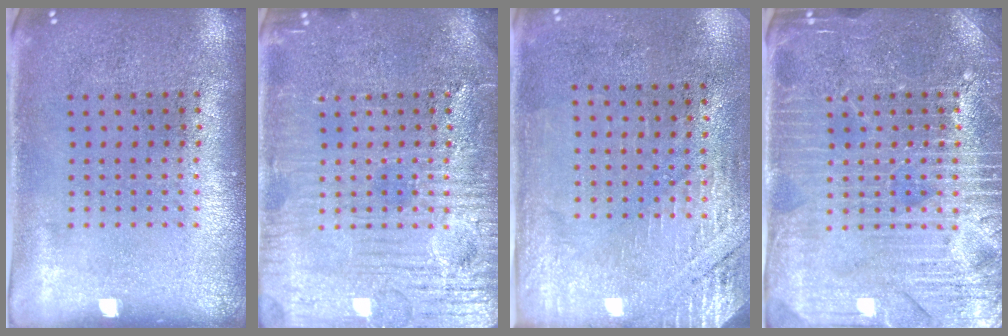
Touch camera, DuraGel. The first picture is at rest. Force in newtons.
{"total": 5.3, "press": 5.3, "slide": 0.7}
{"total": 2.7, "press": 2.4, "slide": 1.2}
{"total": 4.3, "press": 4.2, "slide": 1.0}